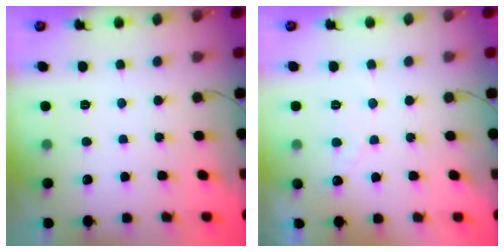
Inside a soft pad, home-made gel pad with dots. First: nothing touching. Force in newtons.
{"total": 2.7, "press": 2.7, "slide": 0.0}